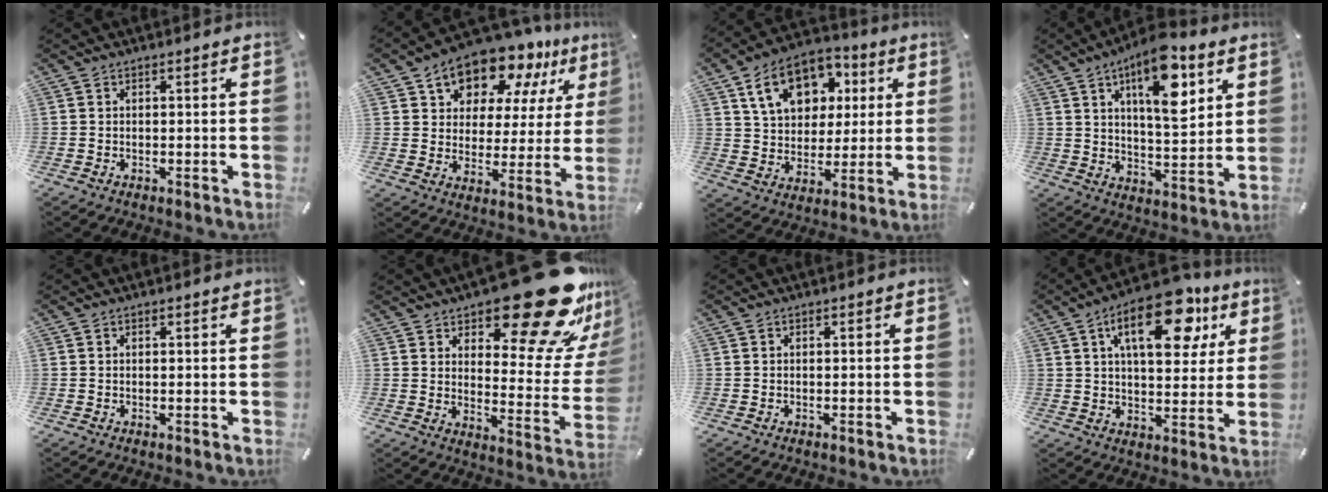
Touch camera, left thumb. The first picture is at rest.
{"total": 13.0, "force": [10.5, 7.0, 3.0], "torque": [-0.058, -0.093, 0.189]}
{"total": 14.5, "force": [6.5, 10.8, 7.2], "torque": [-0.127, -0.012, 0.124]}
{"total": 14.8, "force": [7.7, 6.0, 11.1], "torque": [-0.172, -0.030, 0.127]}
{"total": 0.0}
{"total": 27.0, "force": [19.1, 9.9, 16.3], "torque": [-0.190, -0.136, 0.308]}
{"total": 0.0}
{"total": 19.0, "force": [9.3, 9.4, 13.6], "torque": [-0.201, -0.029, 0.150]}